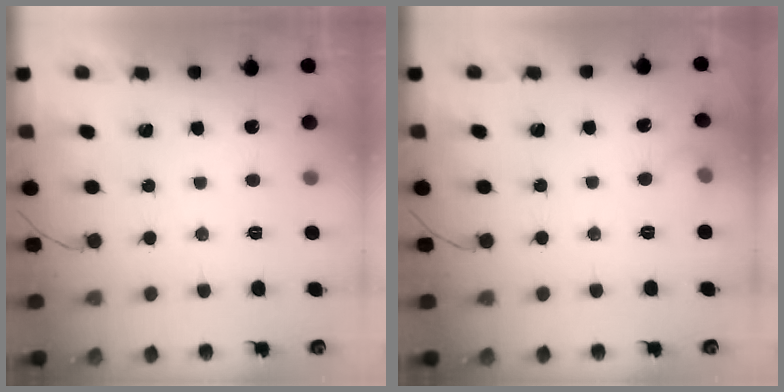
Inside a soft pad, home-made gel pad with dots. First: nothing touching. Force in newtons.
{"total": 8.6, "press": 5.1, "slide": 7.0}